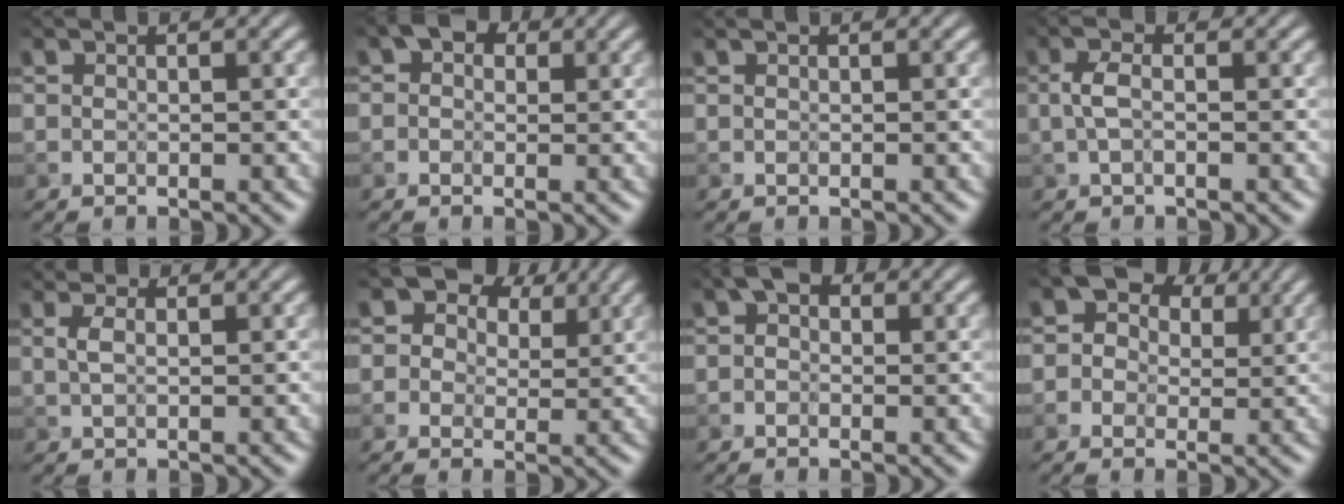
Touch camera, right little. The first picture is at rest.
{"total": 2.6, "force": [1.2, 1.7, 1.6], "torque": [-0.020, 0.006, 0.002]}
{"total": 0.0}
{"total": 2.0, "force": [-0.1, 0.8, 1.8], "torque": [-0.045, 0.003, -0.003]}
{"total": 1.5, "force": [0.6, 0.8, 1.1], "torque": [-0.028, 0.002, 0.014]}
{"total": 6.6, "force": [3.7, 4.6, 2.9], "torque": [-0.040, 0.013, 0.035]}
{"total": 2.0, "force": [0.7, 1.3, 1.3], "torque": [-0.017, 0.006, -0.004]}
{"total": 5.0, "force": [2.0, 3.8, 2.5], "torque": [-0.023, 0.009, -0.001]}